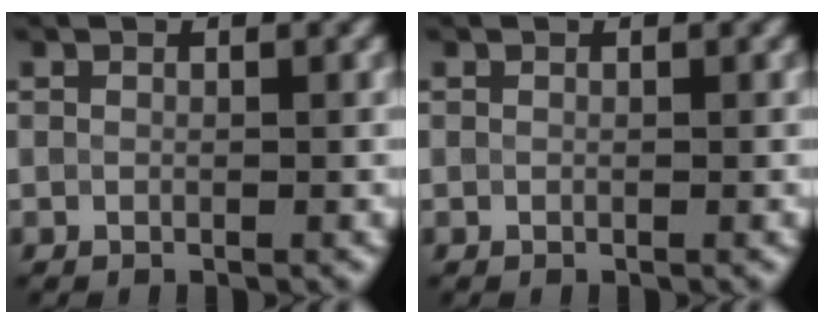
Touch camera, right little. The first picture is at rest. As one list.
[{"total": 0.0}]